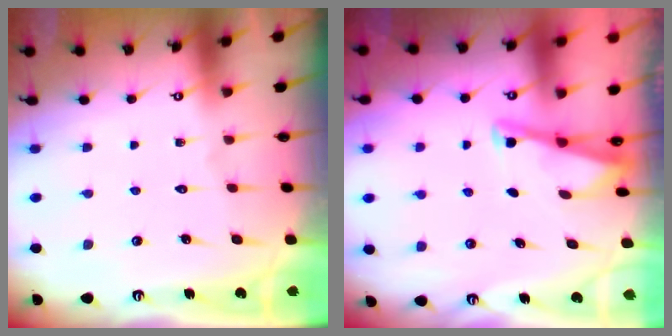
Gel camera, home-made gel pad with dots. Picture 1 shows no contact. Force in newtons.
{"total": 2.9, "press": 2.9, "slide": 0.2}